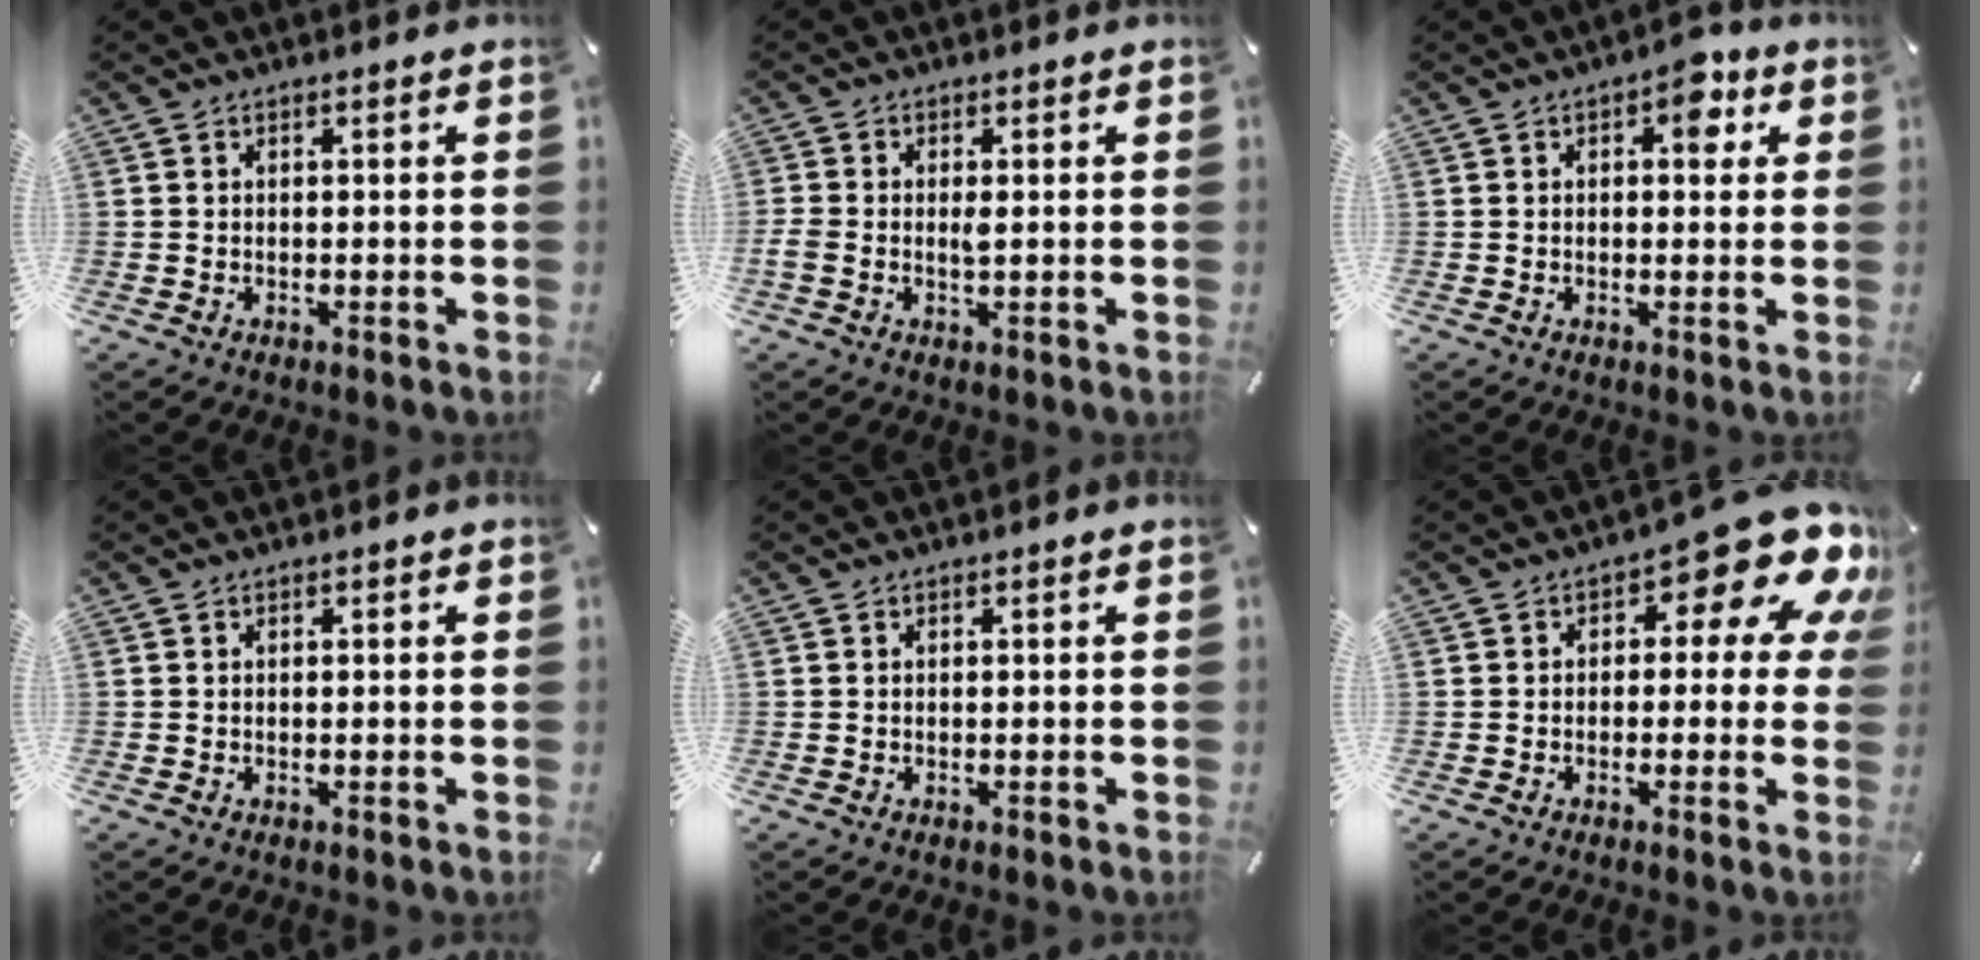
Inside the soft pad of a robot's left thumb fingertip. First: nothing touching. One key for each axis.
{"total": 2.1, "fx": -0.1, "fy": 1.0, "fz": 1.9, "tx": -0.037, "ty": 0.000, "tz": -0.002}
{"total": 5.3, "fx": 2.0, "fy": 3.1, "fz": 3.8, "tx": -0.036, "ty": -0.007, "tz": 0.024}
{"total": 0.0}
{"total": 0.0}
{"total": 14.3, "fx": 6.8, "fy": 6.0, "fz": 11.1, "tx": -0.144, "ty": -0.049, "tz": 0.111}